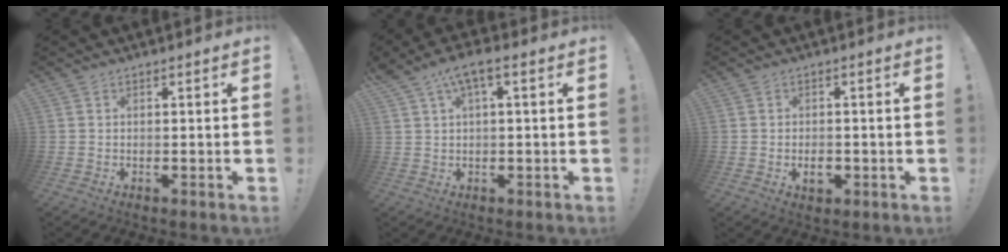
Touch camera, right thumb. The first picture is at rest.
{"total": 5.9, "force": [2.0, 1.9, 5.2], "torque": [-0.091, -0.003, 0.036]}
{"total": 3.4, "force": [-1.0, 2.4, 2.2], "torque": [-0.017, 0.001, -0.017]}